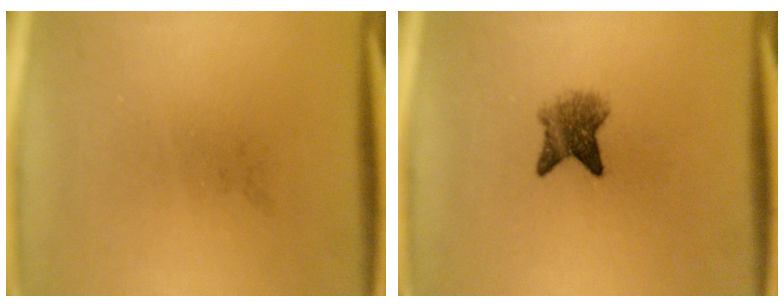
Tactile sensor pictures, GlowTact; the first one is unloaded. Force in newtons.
{"total": 4.2}